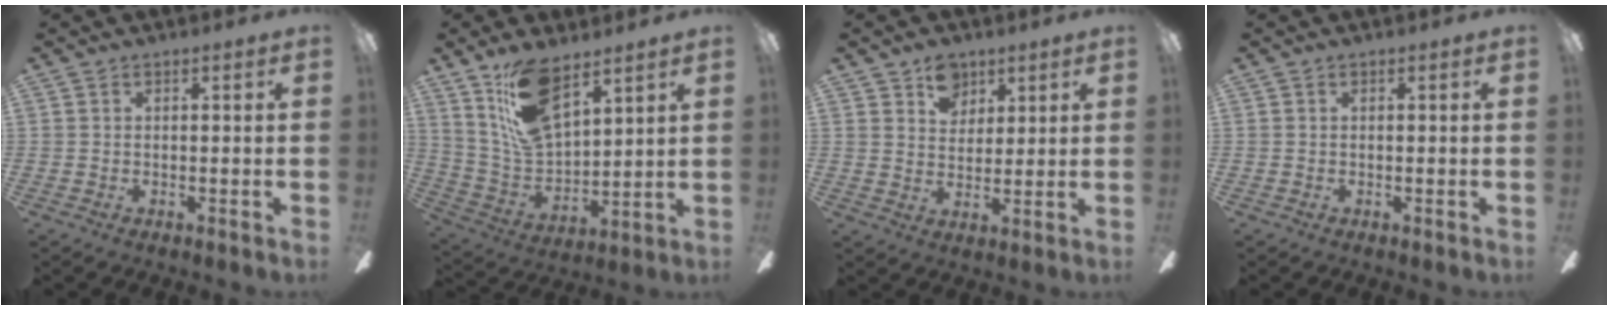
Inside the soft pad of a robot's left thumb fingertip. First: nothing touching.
{"total": 15.1, "force": [10.2, 6.9, 8.9], "torque": [-0.188, -0.039, 0.188]}
{"total": 7.4, "force": [4.6, 5.3, 2.3], "torque": [-0.025, -0.008, 0.083]}
{"total": 0.0}